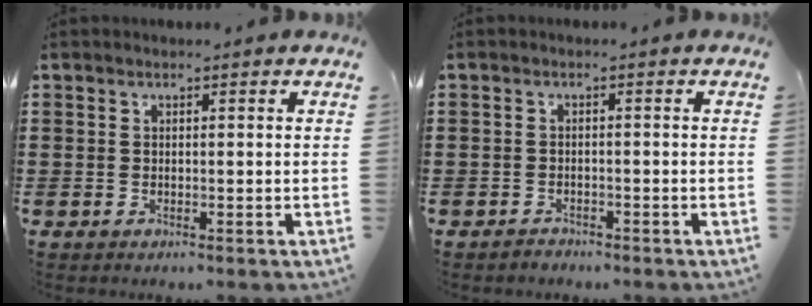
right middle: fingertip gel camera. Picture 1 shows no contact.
{"total": 1.3, "force": [-1.2, 0.5, -0.2], "torque": [0.000, 0.005, -0.030]}